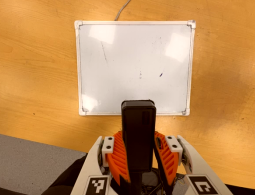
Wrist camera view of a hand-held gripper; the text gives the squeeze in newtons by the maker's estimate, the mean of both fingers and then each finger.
{"total": 8.3, "left": 7.2, "right": 9.3}